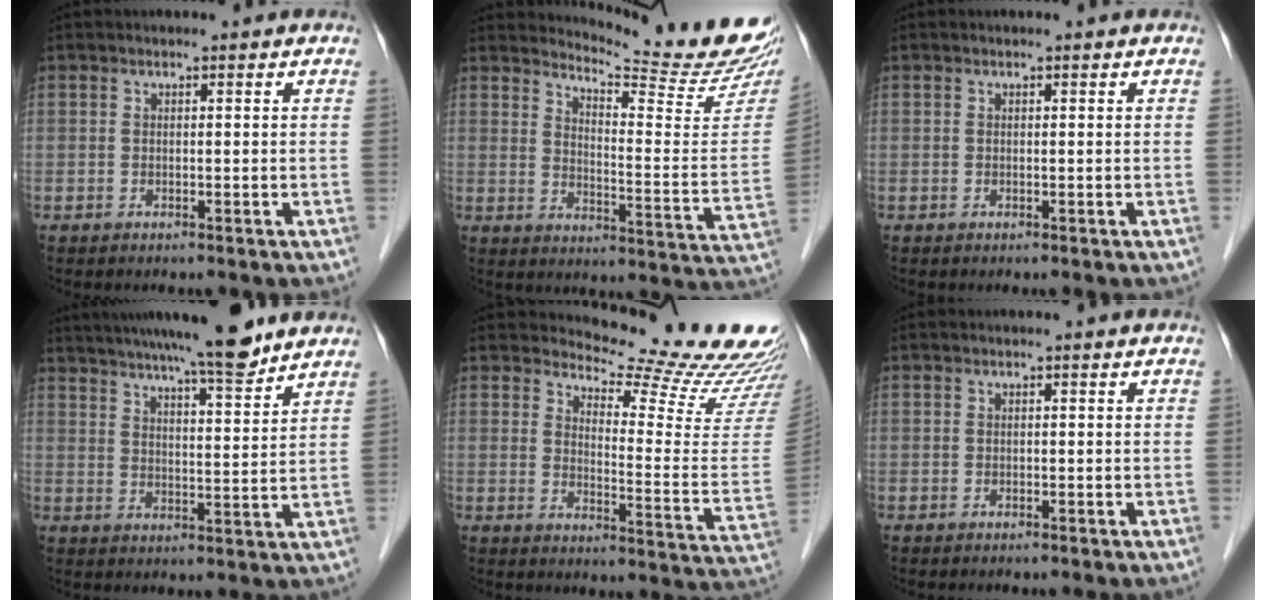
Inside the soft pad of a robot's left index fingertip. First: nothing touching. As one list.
[{"total": 17.6, "force": [17.0, -0.1, 4.6], "torque": [-0.074, -0.123, 0.202]}, {"total": 0.0}, {"total": 14.4, "force": [12.1, 0.9, 7.6], "torque": [-0.118, 0.008, 0.179]}, {"total": 19.1, "force": [18.5, 0.7, 4.6], "torque": [-0.061, -0.140, 0.207]}, {"total": 0.0}]